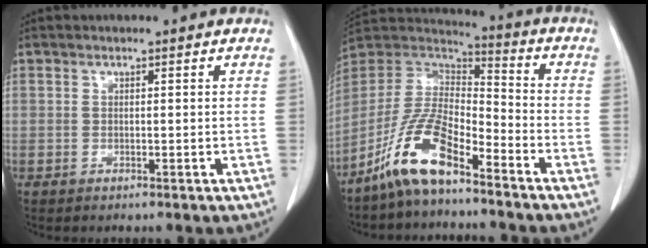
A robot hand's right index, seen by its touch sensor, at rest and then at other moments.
{"total": 12.1, "force": [-8.2, 3.2, 8.3], "torque": [-0.182, 0.011, -0.159]}